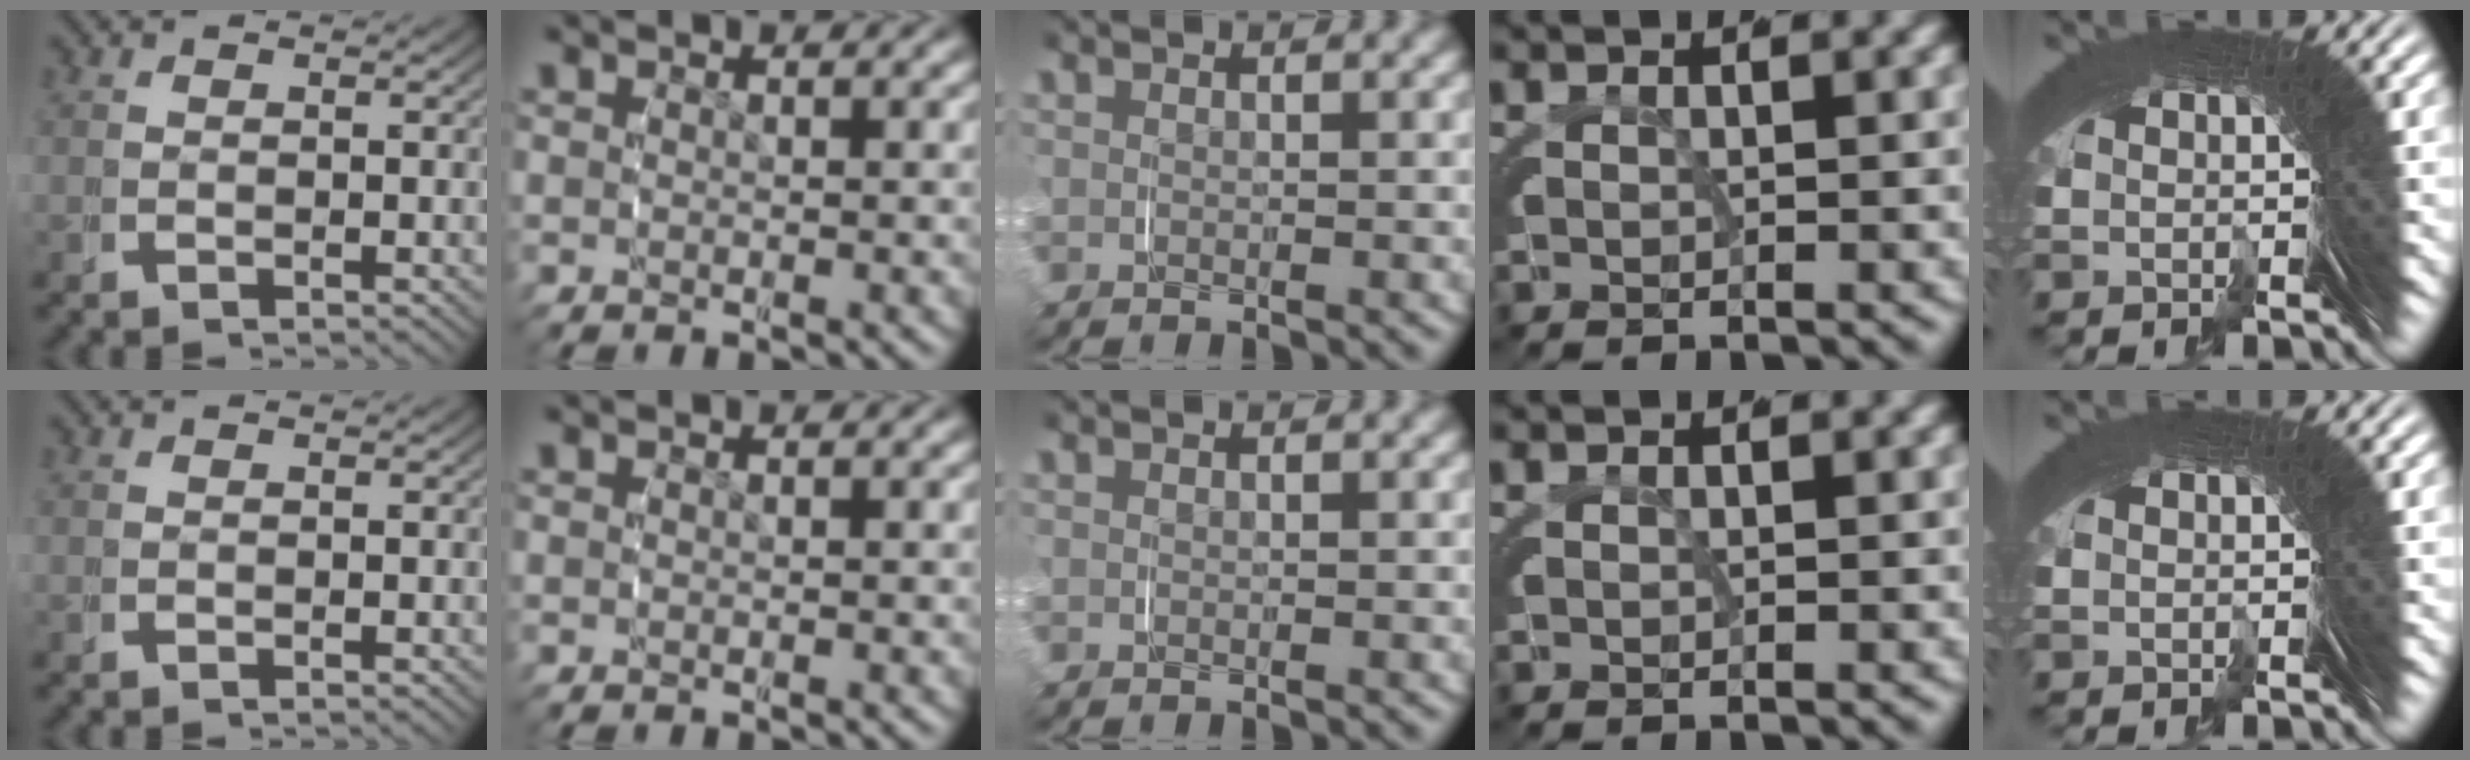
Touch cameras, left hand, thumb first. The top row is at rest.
{}